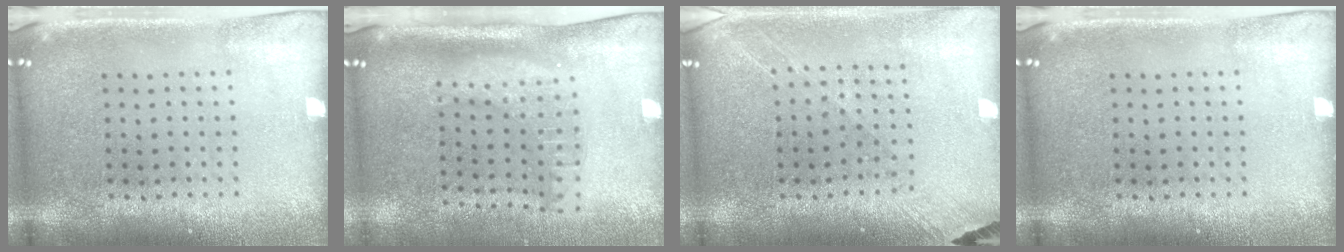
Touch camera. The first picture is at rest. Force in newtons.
{"total": 2.0, "press": 1.5, "slide": 1.3}
{"total": 1.3, "press": 1.2, "slide": 0.5}
{"total": 0.0}